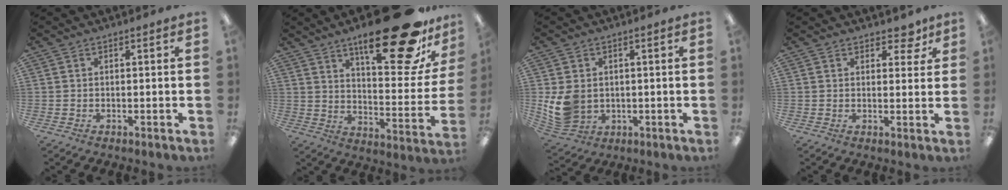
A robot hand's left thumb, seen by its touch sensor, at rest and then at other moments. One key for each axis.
{"total": 27.0, "fx": 17.6, "fy": 8.2, "fz": 18.8, "tx": -0.254, "ty": -0.113, "tz": 0.277}
{"total": 9.2, "fx": -0.1, "fy": 7.6, "fz": 5.1, "tx": -0.116, "ty": 0.007, "tz": 0.002}
{"total": 4.6, "fx": 3.3, "fy": 2.5, "fz": 1.9, "tx": -0.012, "ty": -0.014, "tz": 0.055}